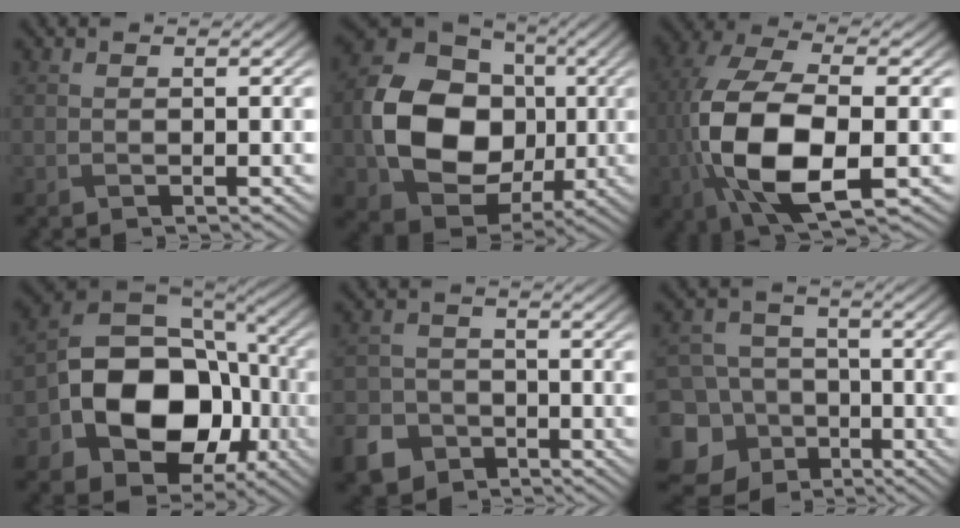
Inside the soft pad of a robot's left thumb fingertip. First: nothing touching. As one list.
[{"total": 14.5, "force": [-0.9, 11.4, 8.9], "torque": [-0.186, -0.002, -0.016]}, {"total": 13.9, "force": [-2.5, 6.7, 11.9], "torque": [-0.286, -0.016, -0.047]}, {"total": 15.8, "force": [-3.7, 11.5, 10.1], "torque": [-0.187, -0.031, -0.061]}, {"total": 6.3, "force": [-4.0, 4.4, 1.9], "torque": [-0.050, -0.016, -0.081]}, {"total": 14.4, "force": [-6.9, 12.1, 3.7], "torque": [-0.132, -0.045, -0.131]}]